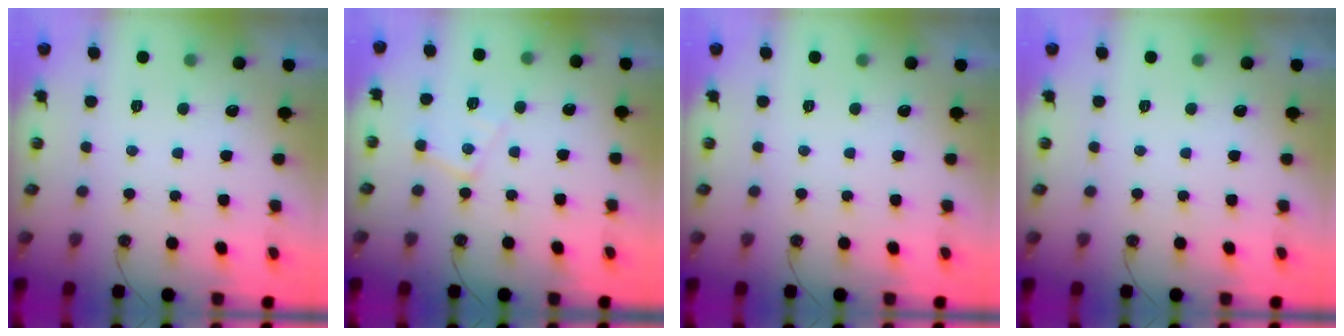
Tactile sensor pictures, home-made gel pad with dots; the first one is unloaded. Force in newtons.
{"total": 9.3, "press": 9.3, "slide": 0.7}
{"total": 0.0}
{"total": 0.0}